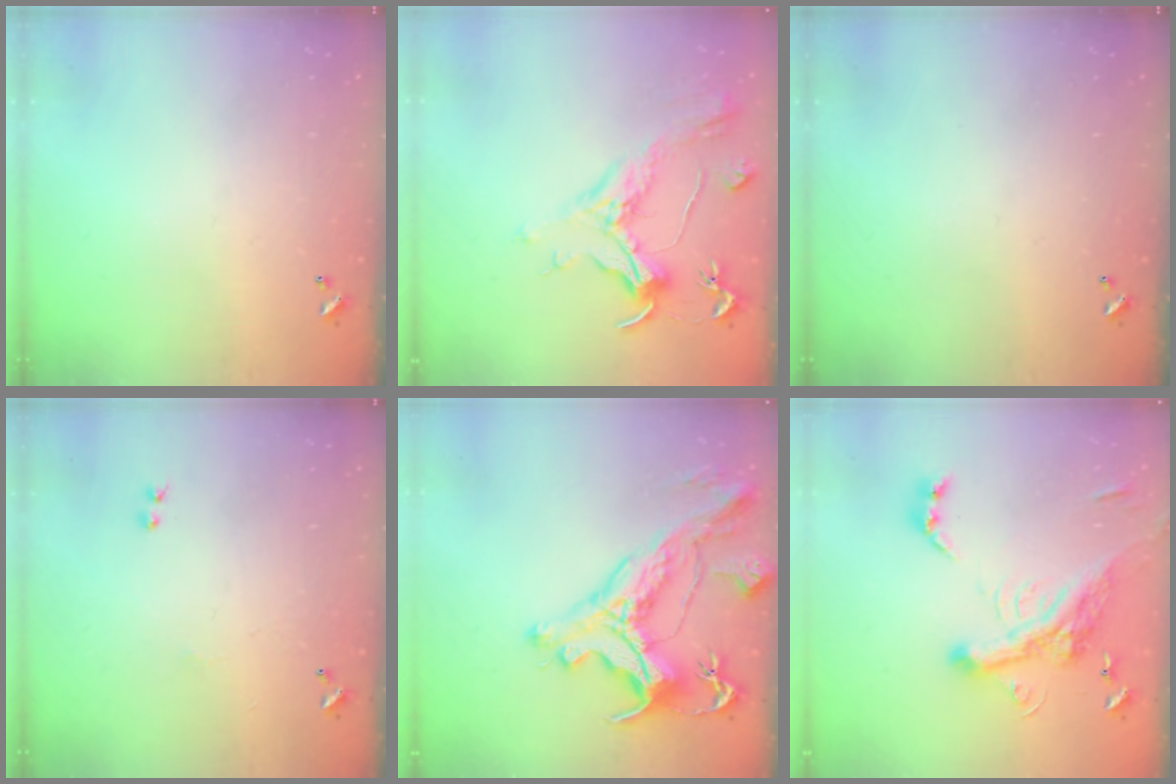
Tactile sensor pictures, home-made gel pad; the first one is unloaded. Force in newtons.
{"total": 1.1, "press": 0.1, "slide": 1.1}
{"total": 0.0}
{"total": 0.9, "press": 0.8, "slide": 0.5}
{"total": 7.1, "press": 6.9, "slide": 1.8}
{"total": 10.6, "press": 10.4, "slide": 2.2}